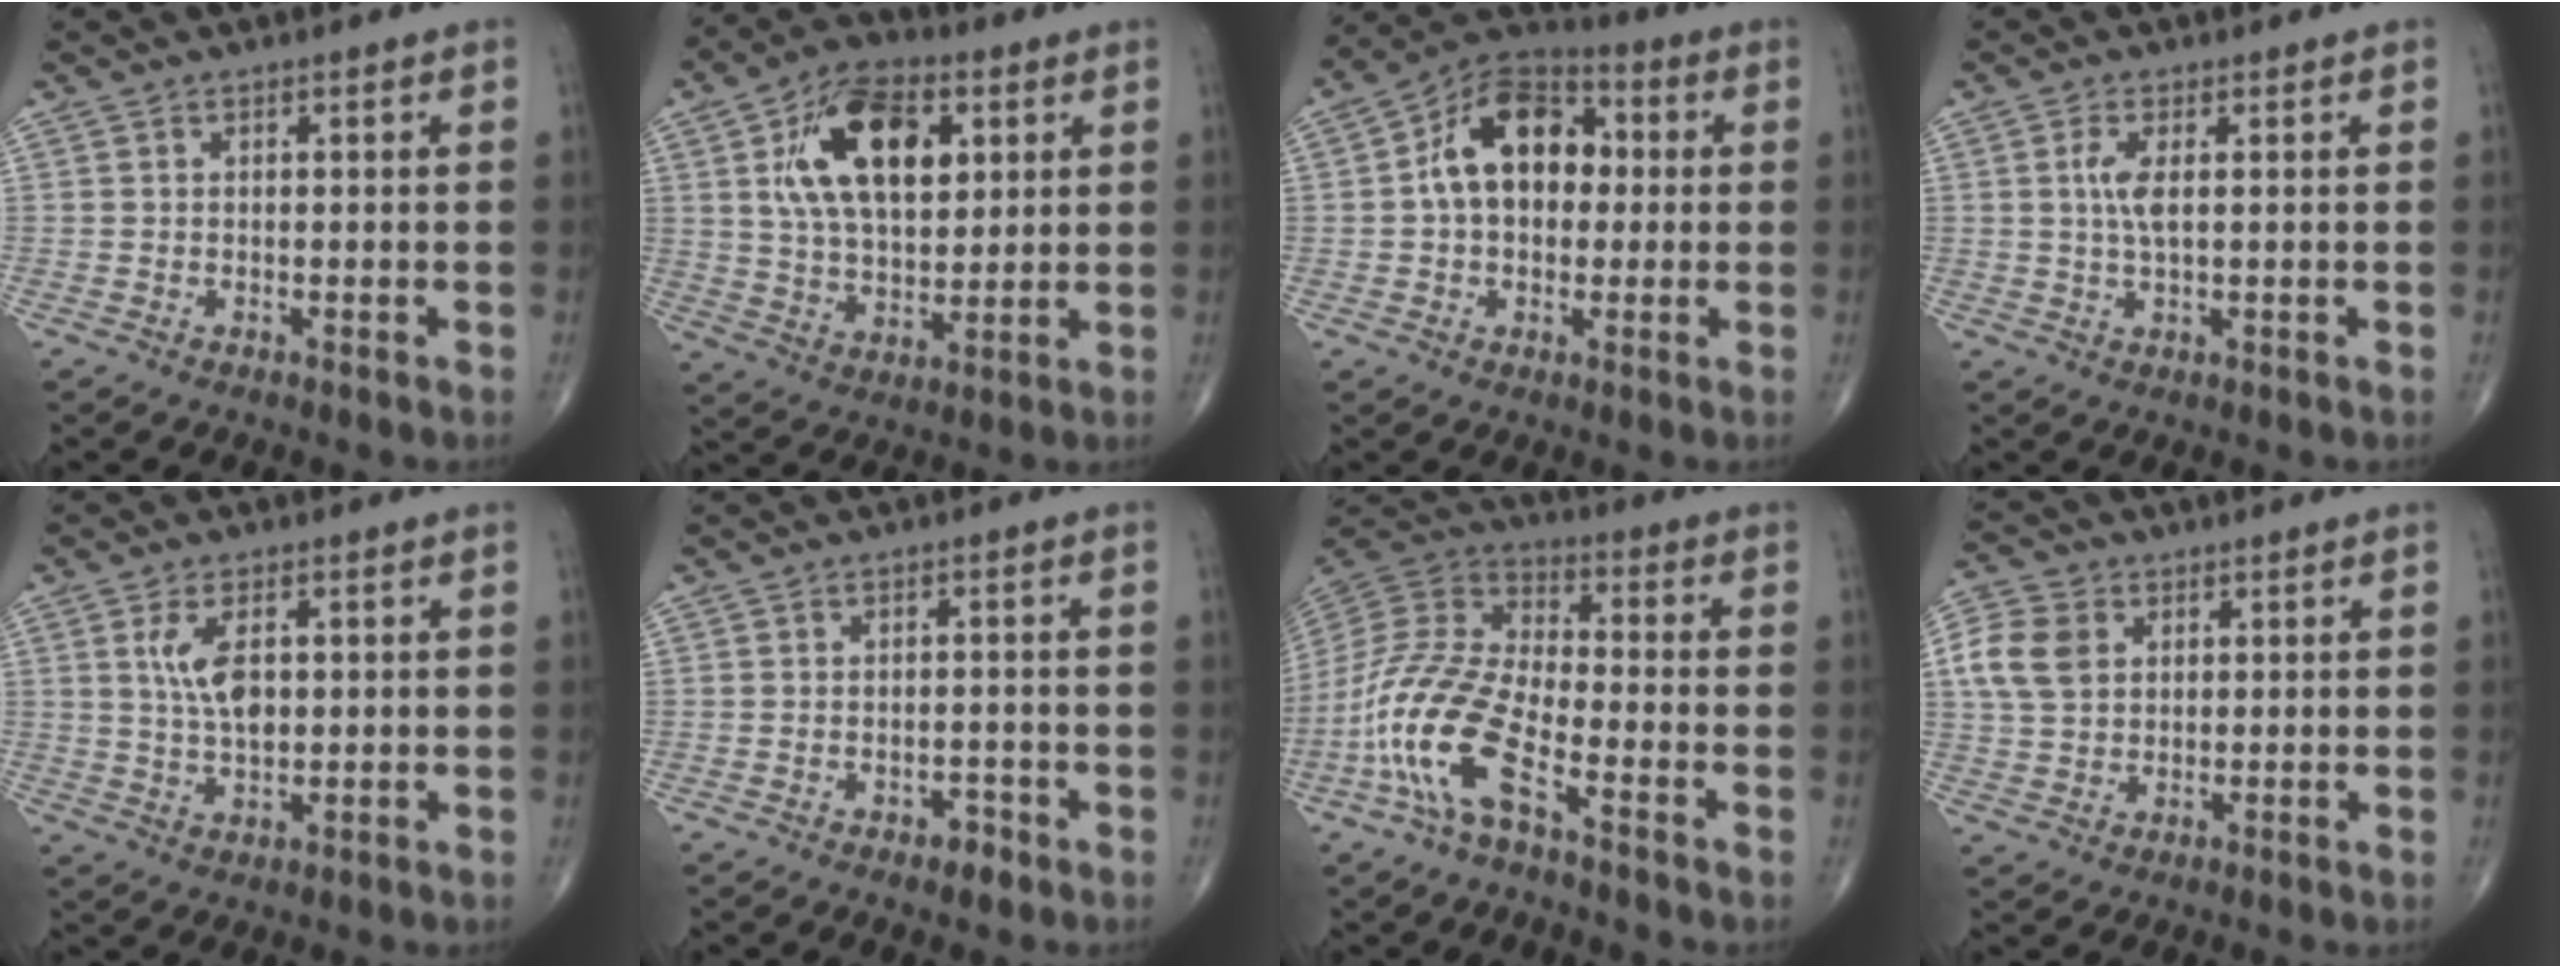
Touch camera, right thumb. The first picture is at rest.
{"total": 17.8, "force": [5.6, 10.2, 13.6], "torque": [-0.210, -0.007, 0.099]}
{"total": 14.9, "force": [1.5, 10.2, 10.8], "torque": [-0.145, 0.030, 0.014]}
{"total": 3.9, "force": [0.7, 1.2, 3.6], "torque": [-0.085, -0.001, 0.015]}
{"total": 6.7, "force": [1.5, 3.4, 5.6], "torque": [-0.103, -0.005, 0.032]}
{"total": 2.6, "force": [-1.5, 1.4, 1.5], "torque": [-0.016, 0.008, -0.019]}
{"total": 16.2, "force": [-7.5, 5.9, 13.2], "torque": [-0.291, 0.038, -0.152]}
{"total": 8.8, "force": [2.3, 6.8, 5.1], "torque": [-0.095, 0.003, 0.043]}